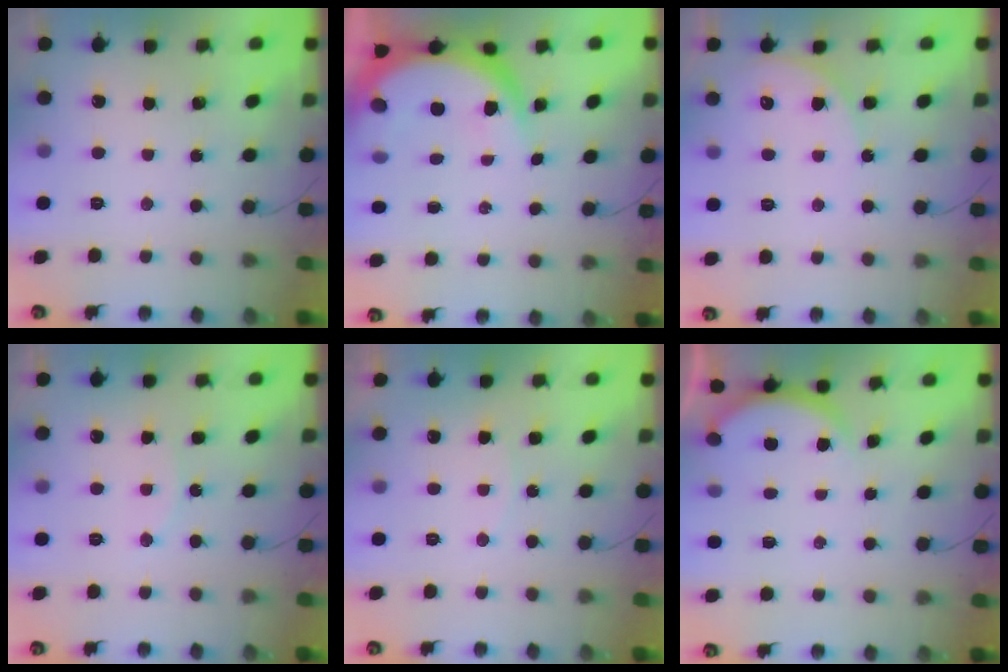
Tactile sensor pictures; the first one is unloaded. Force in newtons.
{"total": 10.0, "press": 9.9, "slide": 1.2}
{"total": 5.9, "press": 5.9, "slide": 0.7}
{"total": 6.8, "press": 6.8, "slide": 0.2}
{"total": 4.7, "press": 4.7, "slide": 0.4}
{"total": 2.2, "press": 2.2, "slide": 0.6}